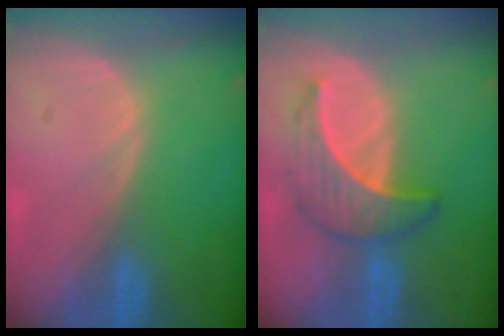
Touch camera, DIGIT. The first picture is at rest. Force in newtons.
{"total": 6.6, "press": 6.3, "slide": 2.1}